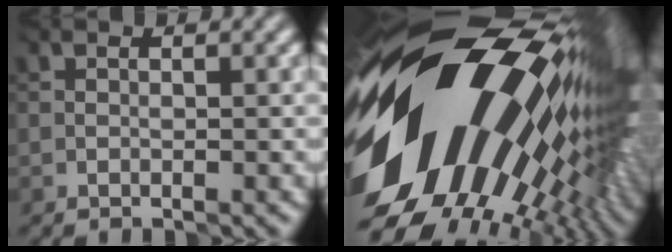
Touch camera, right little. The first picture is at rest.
{"total": 21.2, "force": [1.6, 12.3, 17.2], "torque": [-0.294, -0.044, 0.019]}